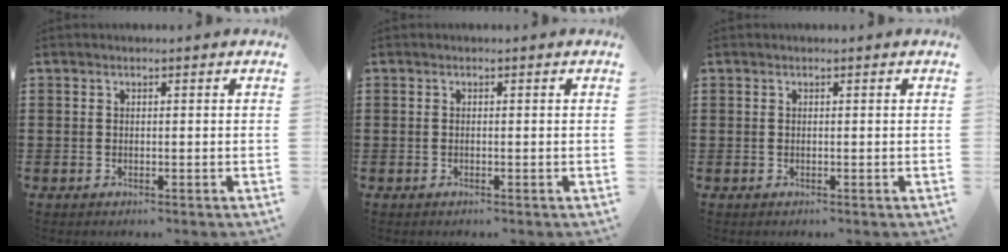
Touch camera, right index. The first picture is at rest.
{"total": 0.0}
{"total": 0.0}